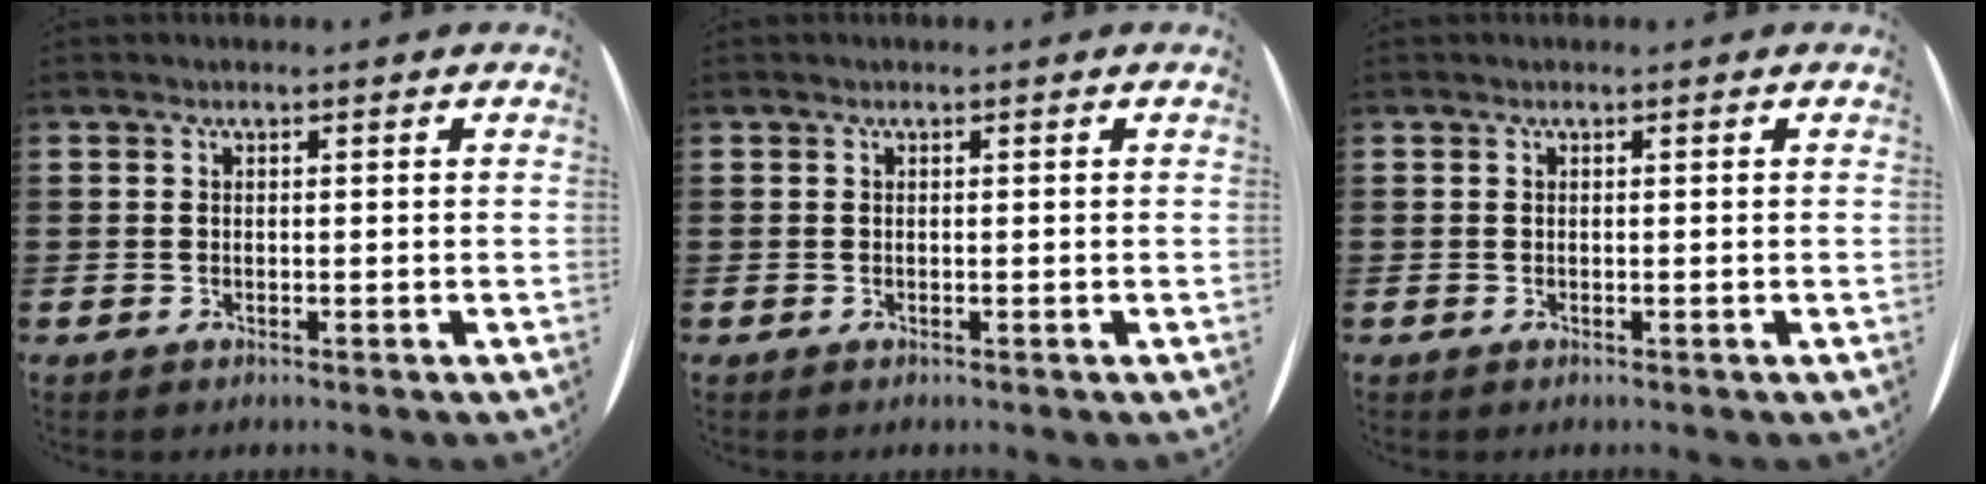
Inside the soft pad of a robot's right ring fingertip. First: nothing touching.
{"total": 0.0}
{"total": 0.0}